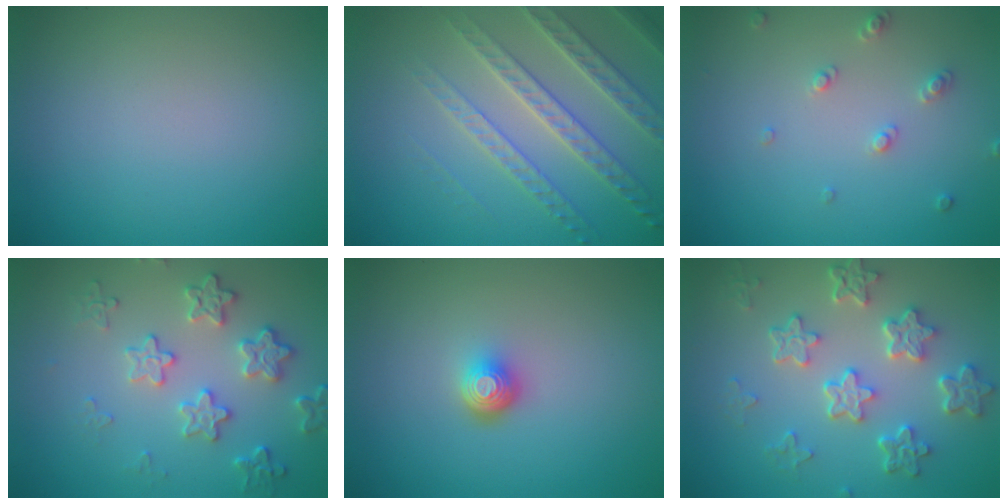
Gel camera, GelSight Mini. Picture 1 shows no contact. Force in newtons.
{"total": 4.3, "press": 4.2, "slide": 1.1}
{"total": 1.6, "press": 1.5, "slide": 0.4}
{"total": 3.8, "press": 3.5, "slide": 1.7}
{"total": 2.3, "press": 1.5, "slide": 1.7}
{"total": 5.6, "press": 4.3, "slide": 3.6}